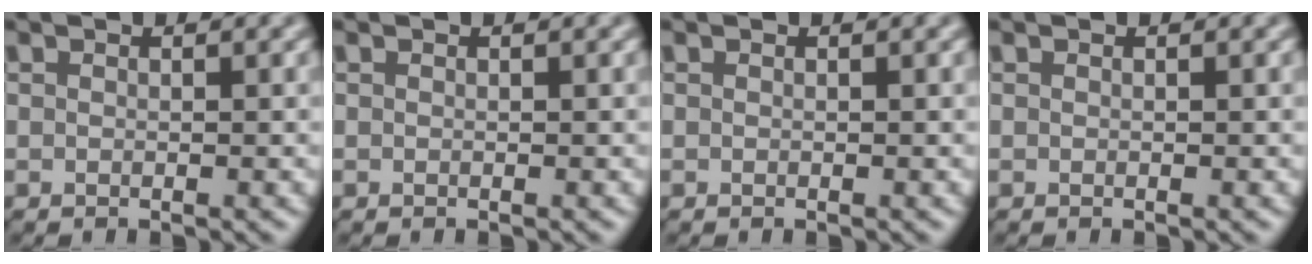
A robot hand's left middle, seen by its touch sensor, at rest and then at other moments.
{"total": 0.0}
{"total": 0.0}
{"total": 0.0}